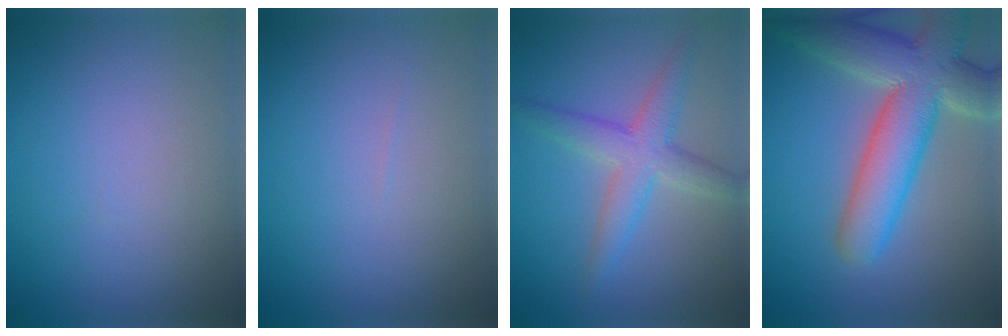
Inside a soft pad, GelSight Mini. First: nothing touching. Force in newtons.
{"total": 0.0}
{"total": 4.1, "press": 4.1, "slide": 0.1}
{"total": 9.7, "press": 9.7, "slide": 1.0}